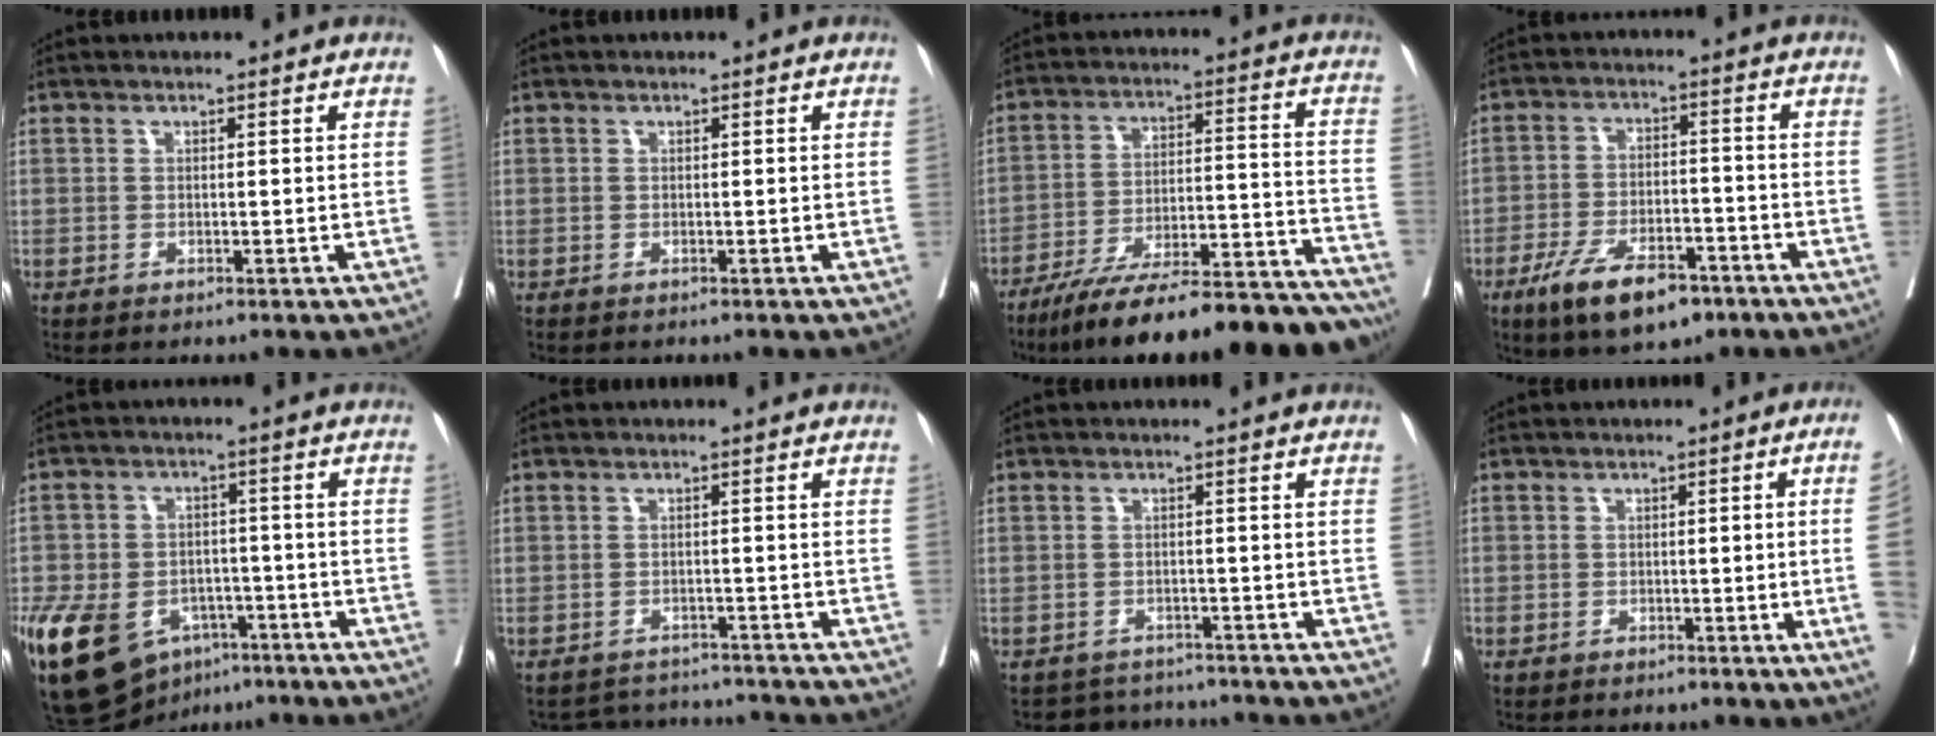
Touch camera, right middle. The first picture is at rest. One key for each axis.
{"total": 0.0}
{"total": 23.9, "fx": -20.9, "fy": 3.2, "fz": 11.1, "tx": -0.120, "ty": 0.012, "tz": -0.310}
{"total": 11.1, "fx": -7.0, "fy": 4.3, "fz": 7.5, "tx": -0.132, "ty": -0.007, "tz": -0.116}
{"total": 20.2, "fx": -10.2, "fy": 12.9, "fz": 11.7, "tx": -0.286, "ty": -0.005, "tz": -0.158}
{"total": 6.1, "fx": -6.0, "fy": 1.1, "fz": -0.4, "tx": 0.007, "ty": 0.013, "tz": -0.082}
{"total": 4.0, "fx": -3.7, "fy": 1.3, "fz": -0.9, "tx": 0.014, "ty": 0.013, "tz": -0.054}
{"total": 6.7, "fx": -1.2, "fy": -1.2, "fz": 6.5, "tx": -0.070, "ty": -0.001, "tz": -0.018}